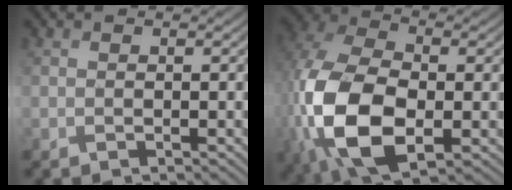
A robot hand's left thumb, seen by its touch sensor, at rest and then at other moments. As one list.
[{"total": 17.5, "force": [-3.8, 10.4, 13.5], "torque": [-0.341, -0.033, -0.057]}]